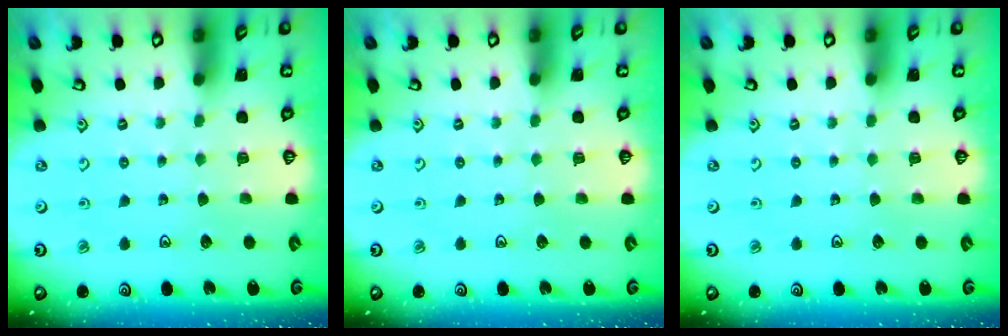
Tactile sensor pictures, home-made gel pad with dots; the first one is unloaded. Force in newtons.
{"total": 0.0}
{"total": 0.0}